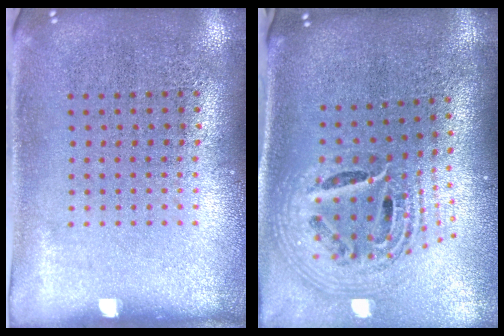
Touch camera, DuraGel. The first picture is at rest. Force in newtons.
{"total": 2.2, "press": 1.6, "slide": 1.5}